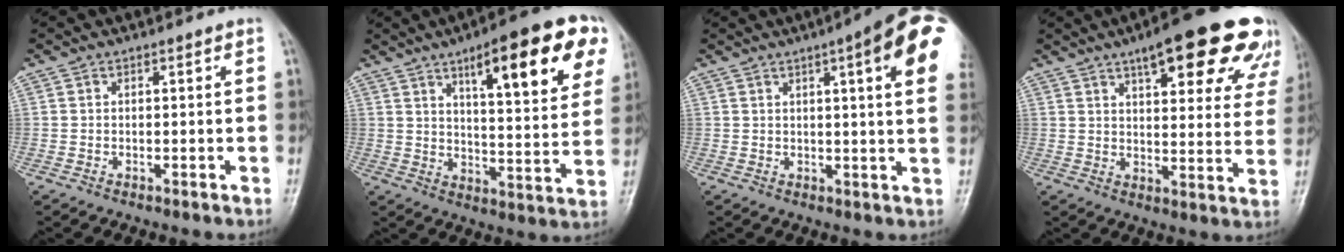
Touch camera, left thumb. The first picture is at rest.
{"total": 20.1, "force": [9.9, 5.4, 16.7], "torque": [-0.197, -0.023, 0.138]}
{"total": 15.3, "force": [5.8, 2.8, 13.9], "torque": [-0.165, -0.006, 0.065]}
{"total": 22.1, "force": [13.6, 7.1, 15.9], "torque": [-0.170, -0.027, 0.167]}